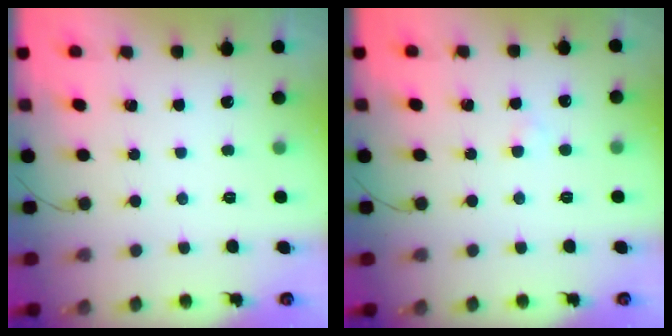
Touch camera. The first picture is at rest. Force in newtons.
{"total": 1.2, "press": 1.0, "slide": 0.6}